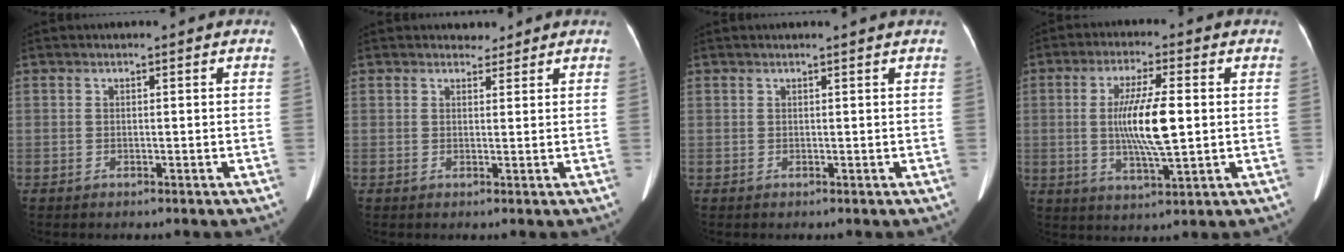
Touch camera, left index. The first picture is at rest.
{"total": 1.7, "force": [1.5, 0.8, -0.1], "torque": [0.003, -0.002, 0.019]}
{"total": 1.2, "force": [1.1, -0.3, 0.4], "torque": [-0.013, -0.001, 0.017]}
{"total": 9.7, "force": [0.2, 1.2, 9.6], "torque": [-0.184, -0.005, 0.004]}